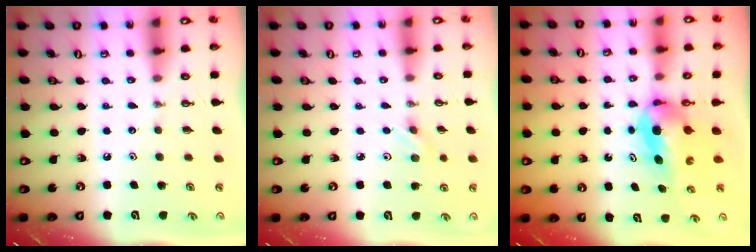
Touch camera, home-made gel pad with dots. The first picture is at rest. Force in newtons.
{"total": 2.7, "press": 2.3, "slide": 1.4}
{"total": 5.7, "press": 5.4, "slide": 2.0}